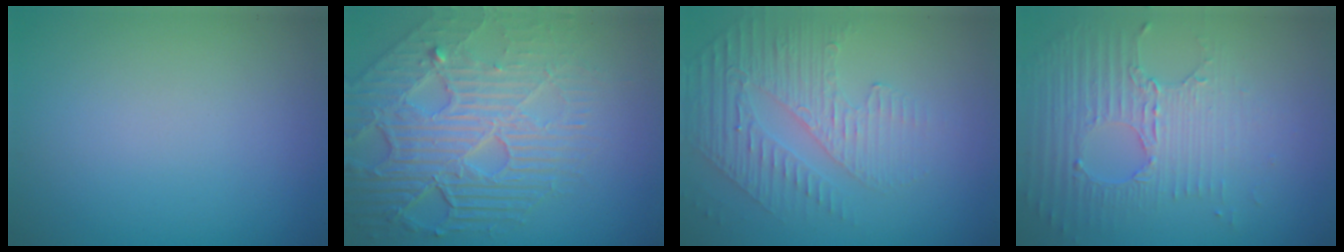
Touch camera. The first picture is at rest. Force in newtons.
{"total": 8.6, "press": 5.8, "slide": 6.4}
{"total": 4.8, "press": 3.1, "slide": 3.6}
{"total": 5.2, "press": 3.3, "slide": 4.1}